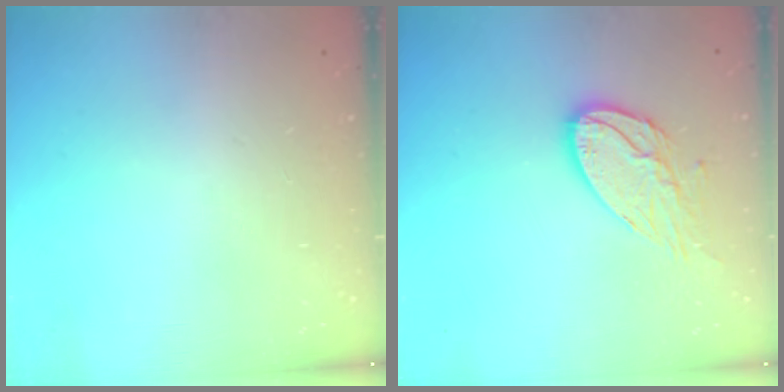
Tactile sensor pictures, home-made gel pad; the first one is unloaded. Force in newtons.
{"total": 11.7, "press": 11.7, "slide": 1.0}